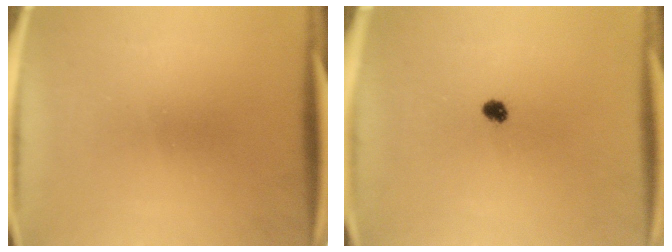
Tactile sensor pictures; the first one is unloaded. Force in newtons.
{"total": 1.9}